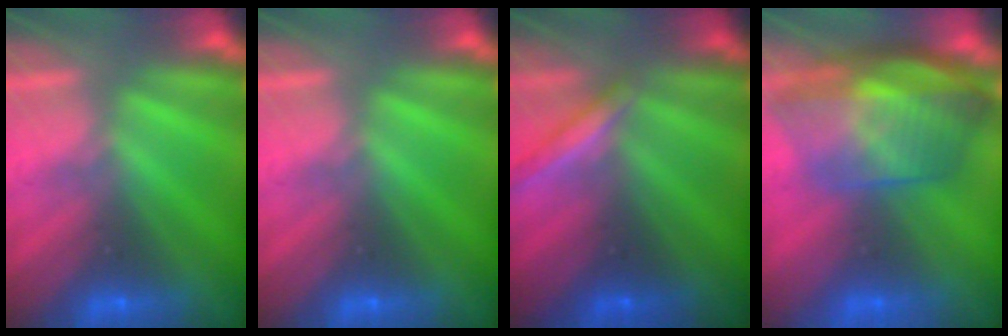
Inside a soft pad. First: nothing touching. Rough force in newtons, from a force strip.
{"total": 0.0}
{"total": 1.9}
{"total": 7.3}